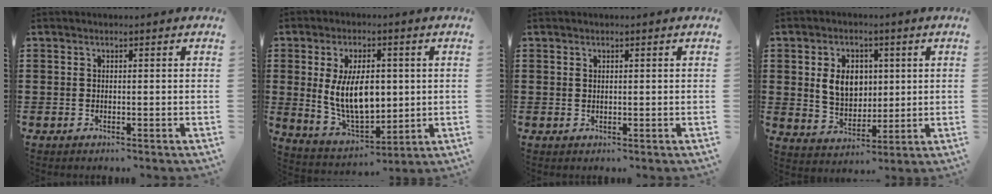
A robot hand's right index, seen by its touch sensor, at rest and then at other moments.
{"total": 10.6, "force": [1.3, 5.8, 8.8], "torque": [-0.171, 0.001, 0.021]}
{"total": 0.5, "force": [0.4, 0.3, 0.2], "torque": [-0.003, 0.001, 0.009]}
{"total": 7.0, "force": [1.4, 5.3, 4.4], "torque": [-0.086, 0.011, 0.022]}